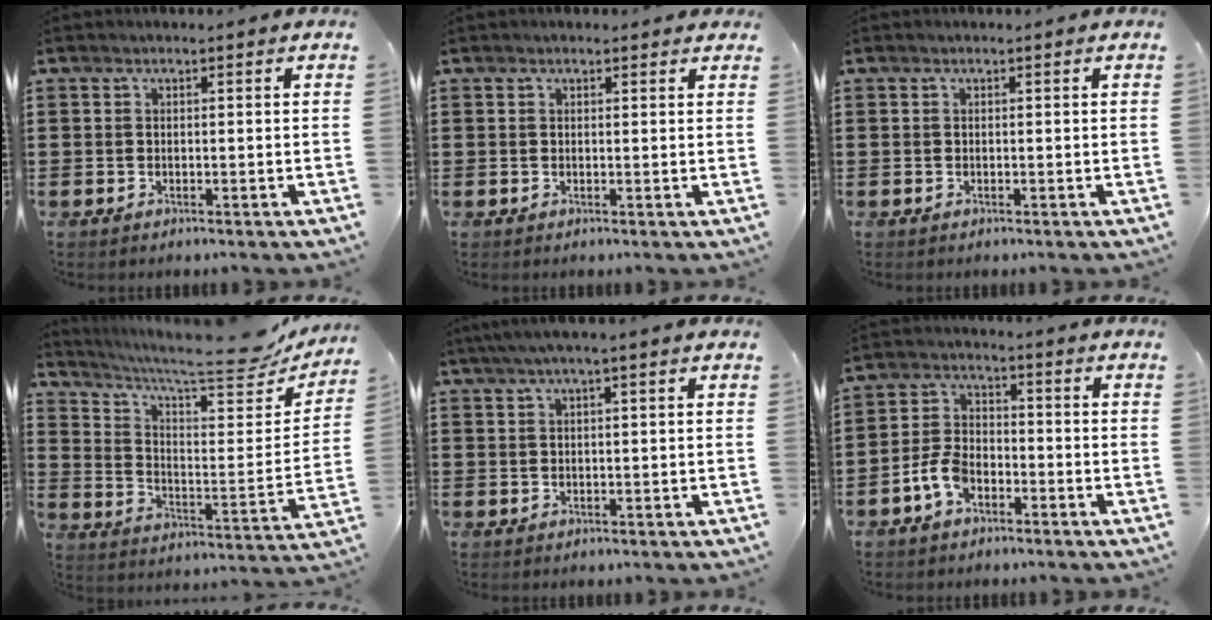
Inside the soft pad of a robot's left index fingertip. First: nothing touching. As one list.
[{"total": 0.9, "force": [0.8, 0.3, 0.3], "torque": [-0.007, 0.002, 0.015]}, {"total": 0.0}, {"total": 9.6, "force": [8.3, 0.9, 4.7], "torque": [-0.102, -0.064, 0.132]}, {"total": 2.3, "force": [1.0, 0.0, 2.1], "torque": [-0.038, 0.000, 0.017]}, {"total": 5.4, "force": [-2.8, 3.0, 3.4], "torque": [-0.094, 0.000, -0.061]}]